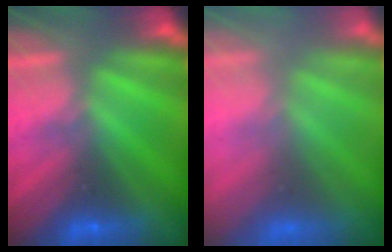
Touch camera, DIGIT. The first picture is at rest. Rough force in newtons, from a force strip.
{"total": 8.7}